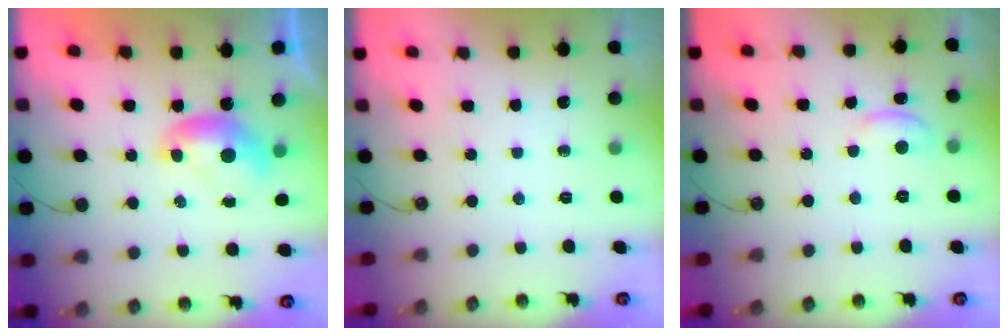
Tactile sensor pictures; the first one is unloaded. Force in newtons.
{"total": 0.0}
{"total": 0.0}